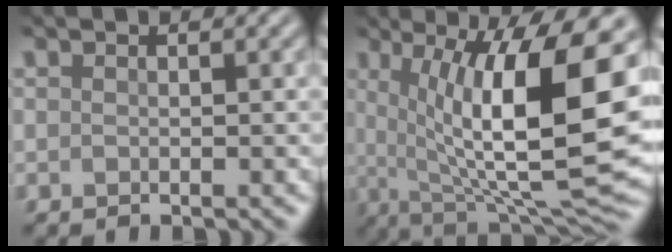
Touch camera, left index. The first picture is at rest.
{"total": 14.9, "force": [2.3, 4.6, 13.9], "torque": [-0.211, -0.009, 0.039]}